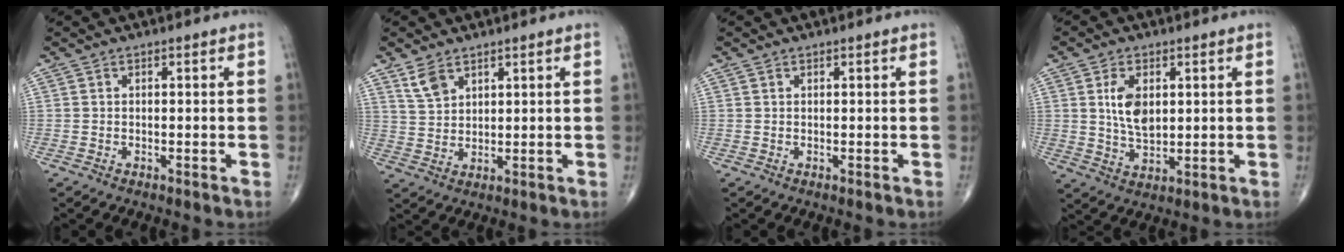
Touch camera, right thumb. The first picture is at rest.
{"total": 4.5, "force": [3.0, 2.4, 2.2], "torque": [-0.036, -0.013, 0.069]}
{"total": 0.0}
{"total": 7.1, "force": [1.7, 4.1, 5.6], "torque": [-0.093, -0.011, 0.036]}